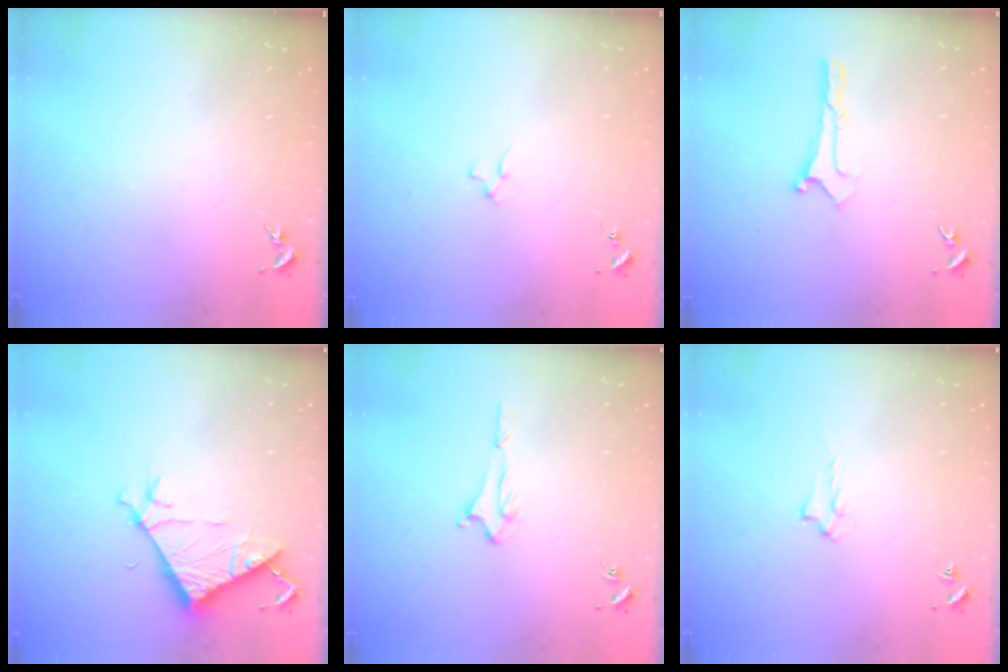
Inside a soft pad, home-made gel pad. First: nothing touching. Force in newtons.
{"total": 0.9, "press": 0.9, "slide": 0.2}
{"total": 0.0}
{"total": 7.2, "press": 7.2, "slide": 0.4}
{"total": 1.5, "press": 1.5, "slide": 0.2}
{"total": 1.4, "press": 1.4, "slide": 0.2}